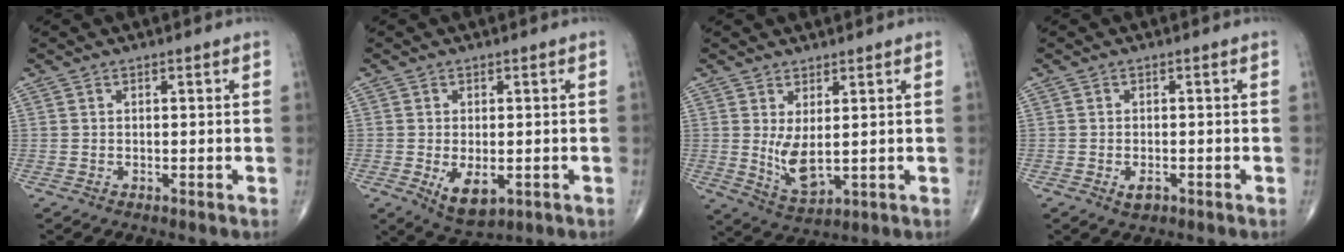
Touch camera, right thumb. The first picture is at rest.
{"total": 6.2, "force": [-1.6, 3.3, 5.0], "torque": [-0.077, -0.013, -0.015]}
{"total": 6.4, "force": [0.8, 2.7, 5.8], "torque": [-0.106, -0.023, 0.029]}
{"total": 2.1, "force": [-1.0, 1.2, 1.5], "torque": [-0.022, 0.001, -0.013]}